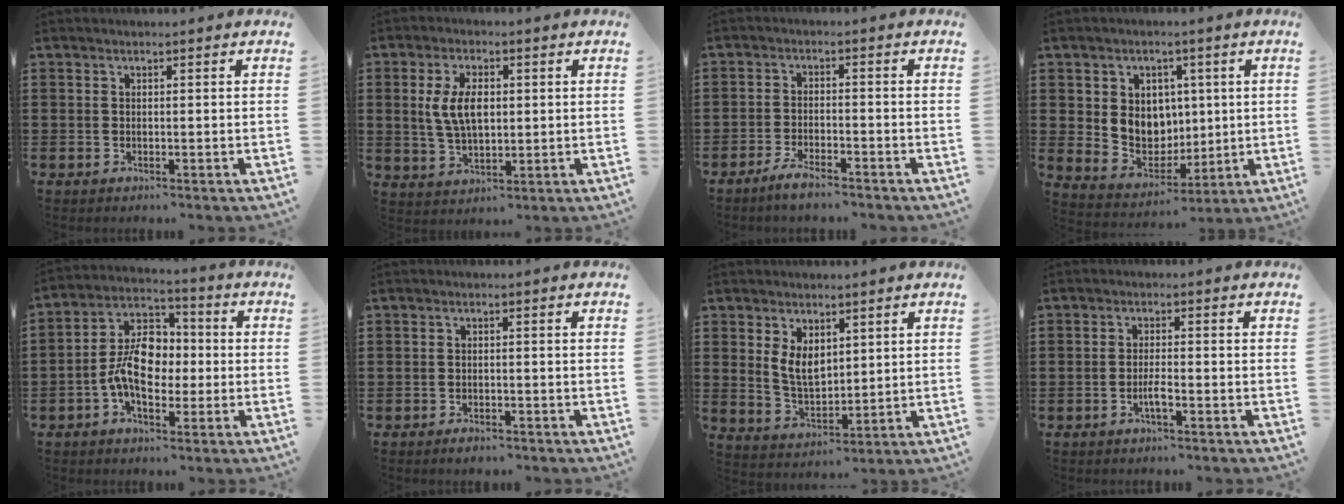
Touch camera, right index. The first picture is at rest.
{"total": 6.6, "force": [0.9, 3.5, 5.5], "torque": [-0.111, 0.007, 0.010]}
{"total": 3.0, "force": [-2.7, 0.3, 1.3], "torque": [-0.030, 0.005, -0.056]}
{"total": 6.5, "force": [1.9, 6.1, 1.3], "torque": [-0.043, -0.005, 0.036]}
{"total": 8.7, "force": [-1.5, 5.5, 6.6], "torque": [-0.143, 0.005, -0.034]}
{"total": 1.3, "force": [-1.2, 0.3, 0.3], "torque": [-0.009, -0.002, -0.024]}
{"total": 5.5, "force": [2.3, 3.4, 3.7], "torque": [-0.072, 0.005, 0.041]}
{"total": 2.5, "force": [-1.2, 0.2, 2.2], "torque": [-0.046, -0.004, -0.023]}